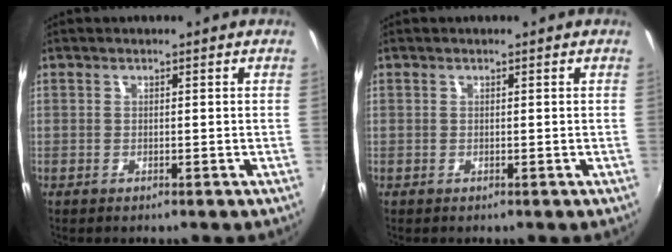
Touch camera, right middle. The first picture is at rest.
{"total": 0.0}